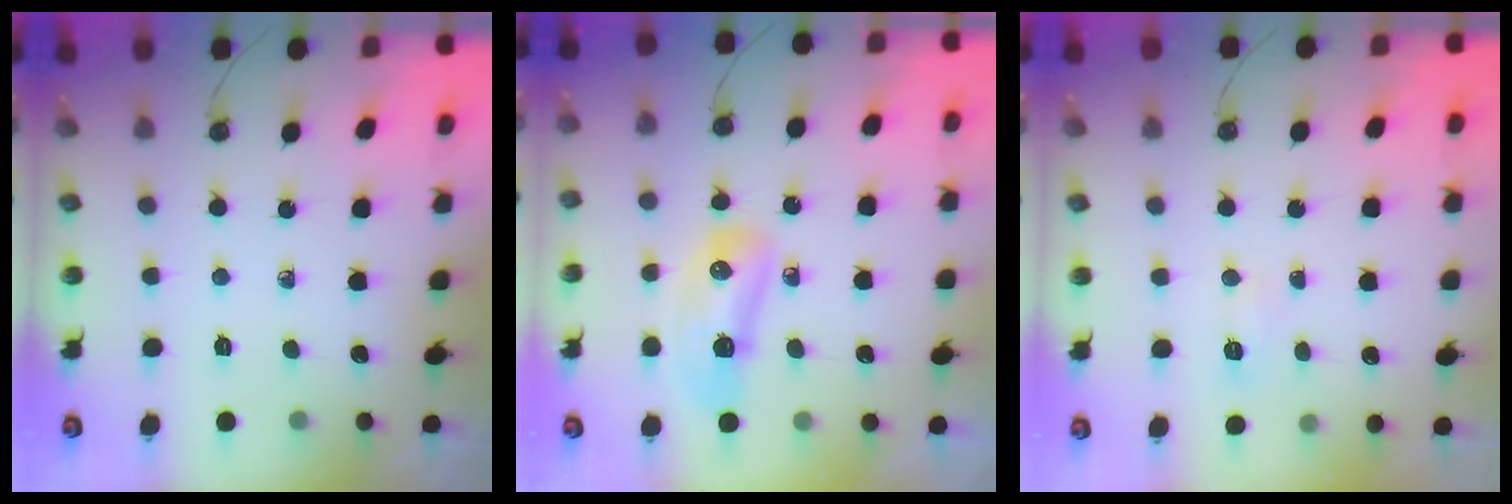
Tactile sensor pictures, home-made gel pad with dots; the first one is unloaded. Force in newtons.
{"total": 9.3, "press": 9.2, "slide": 1.4}
{"total": 3.7, "press": 3.7, "slide": 0.6}